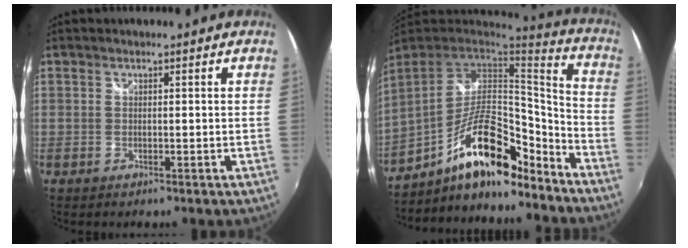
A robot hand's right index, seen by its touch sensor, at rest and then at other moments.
{"total": 18.8, "force": [-11.8, 6.5, 13.2], "torque": [-0.240, 0.006, -0.201]}